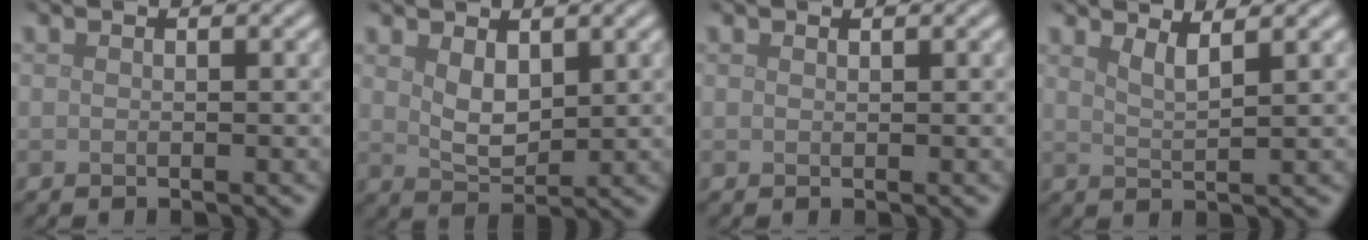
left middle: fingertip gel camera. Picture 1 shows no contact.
{"total": 2.8, "force": [1.3, 1.5, 2.0], "torque": [-0.043, -0.005, 0.031]}
{"total": 0.0}
{"total": 2.2, "force": [1.6, 0.5, 1.4], "torque": [-0.015, -0.001, 0.026]}